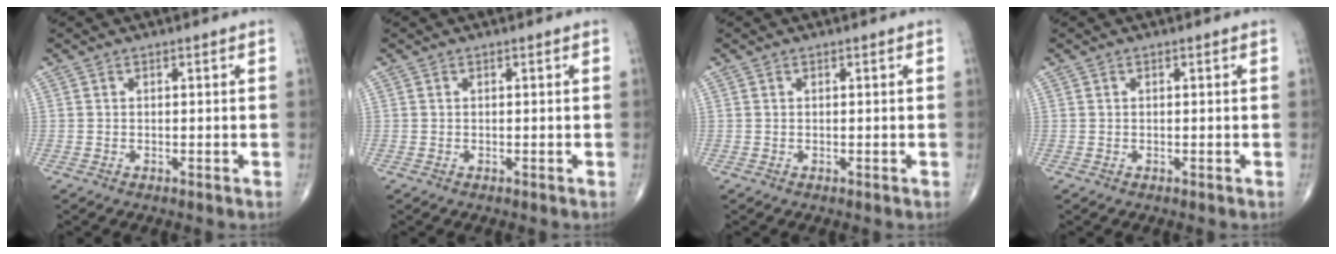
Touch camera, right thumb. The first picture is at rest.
{"total": 0.0}
{"total": 0.0}
{"total": 0.0}